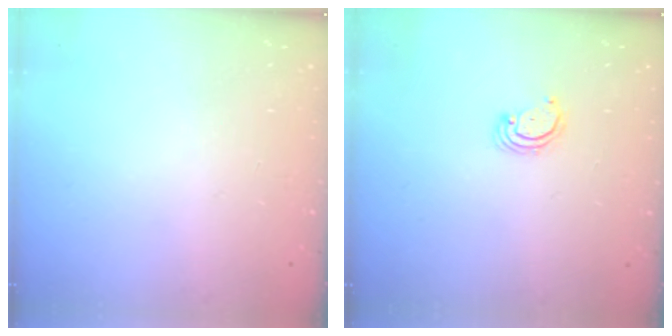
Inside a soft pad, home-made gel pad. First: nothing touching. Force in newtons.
{"total": 2.8, "press": 2.8, "slide": 0.2}